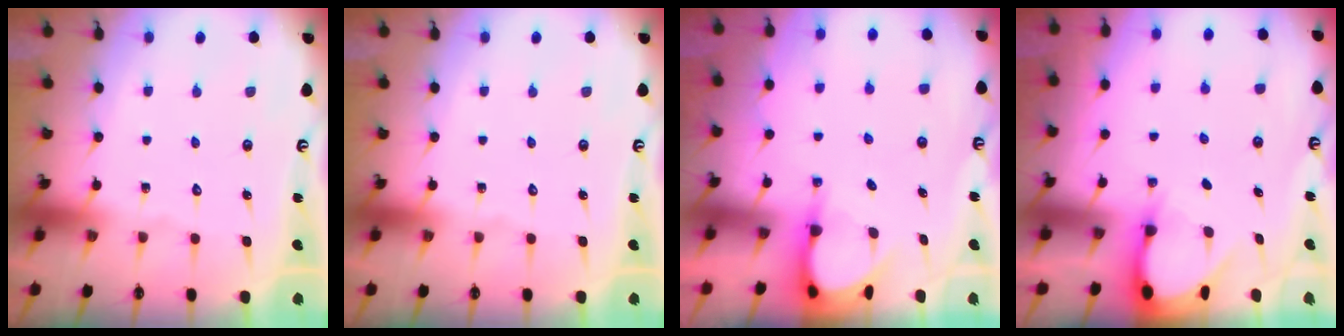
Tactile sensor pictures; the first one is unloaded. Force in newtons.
{"total": 0.0}
{"total": 4.0, "press": 4.0, "slide": 0.2}
{"total": 3.2, "press": 3.2, "slide": 0.4}